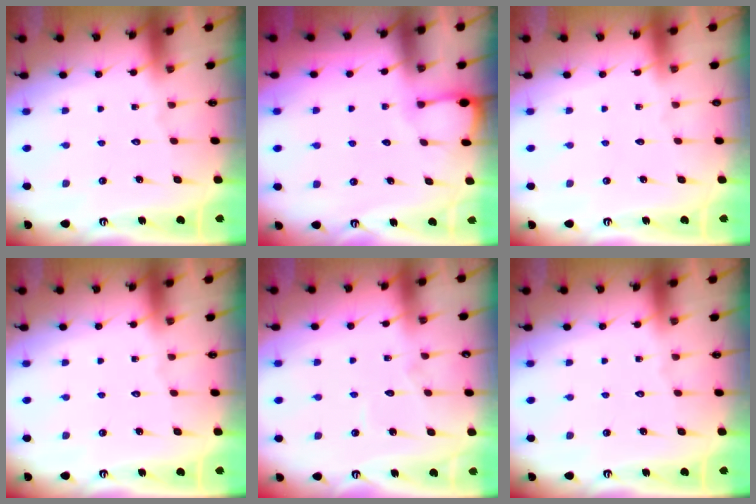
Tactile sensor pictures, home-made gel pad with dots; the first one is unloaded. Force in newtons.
{"total": 2.2, "press": 2.2, "slide": 0.4}
{"total": 0.0}
{"total": 0.0}
{"total": 4.0, "press": 3.9, "slide": 0.3}
{"total": 0.0}